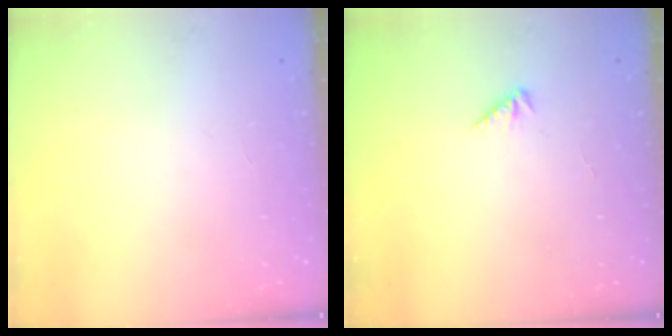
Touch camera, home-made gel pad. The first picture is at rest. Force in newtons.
{"total": 1.1, "press": 1.1, "slide": 0.3}